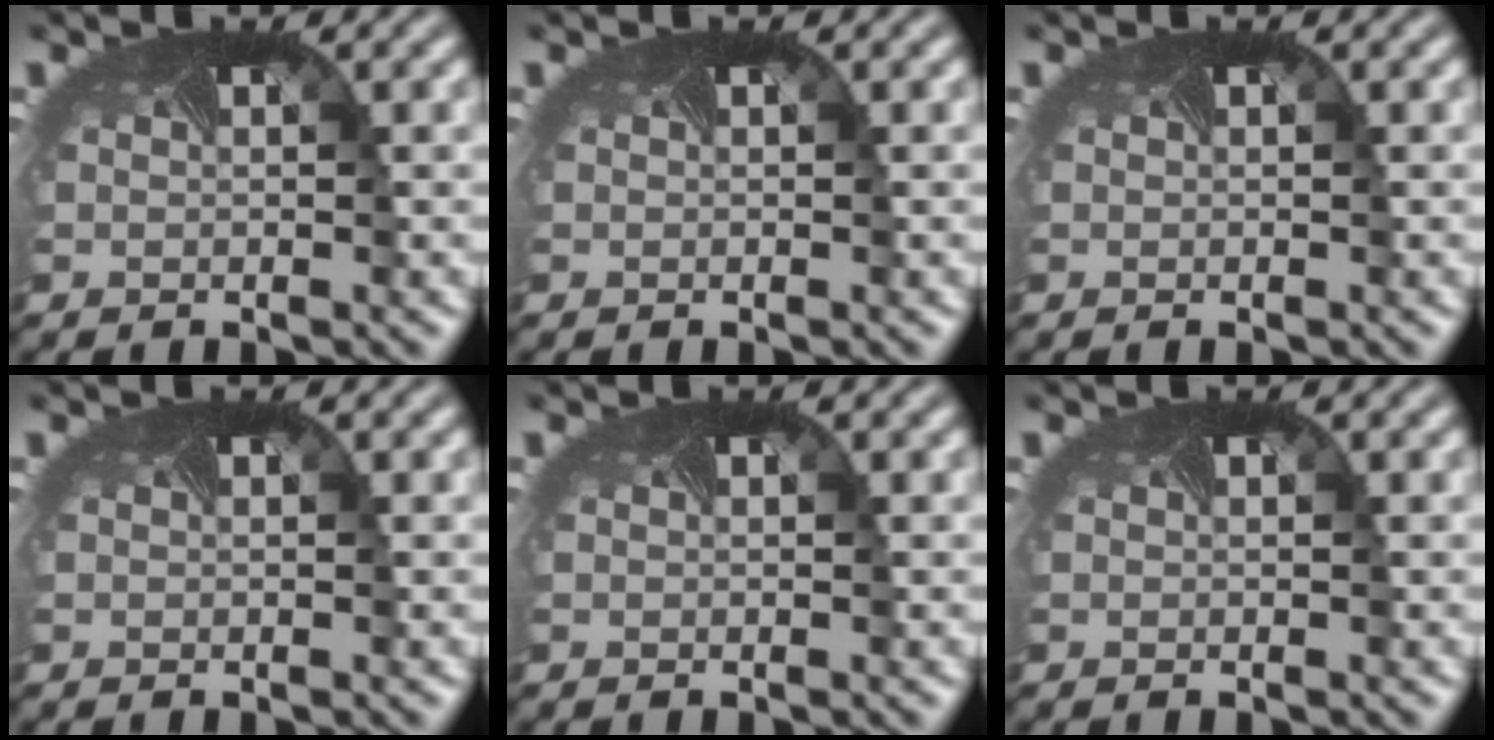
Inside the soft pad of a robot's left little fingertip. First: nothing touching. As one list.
[{"total": 0.0}, {"total": 0.0}, {"total": 0.0}, {"total": 0.0}, {"total": 0.0}]